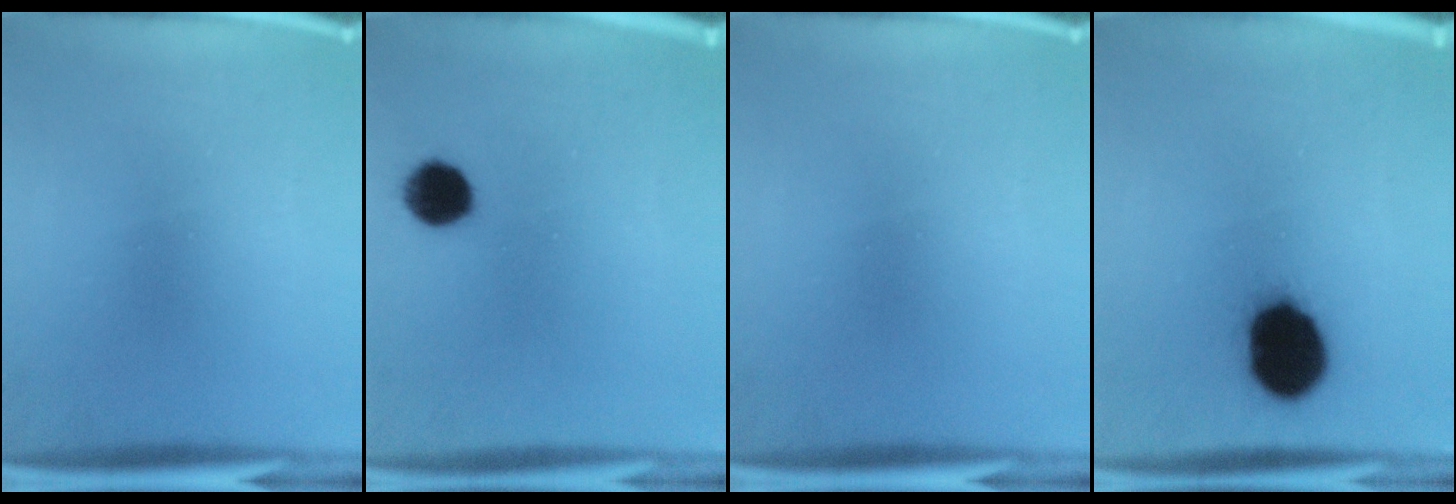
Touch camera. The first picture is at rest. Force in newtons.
{"total": 7.0}
{"total": 0.0}
{"total": 15.3}